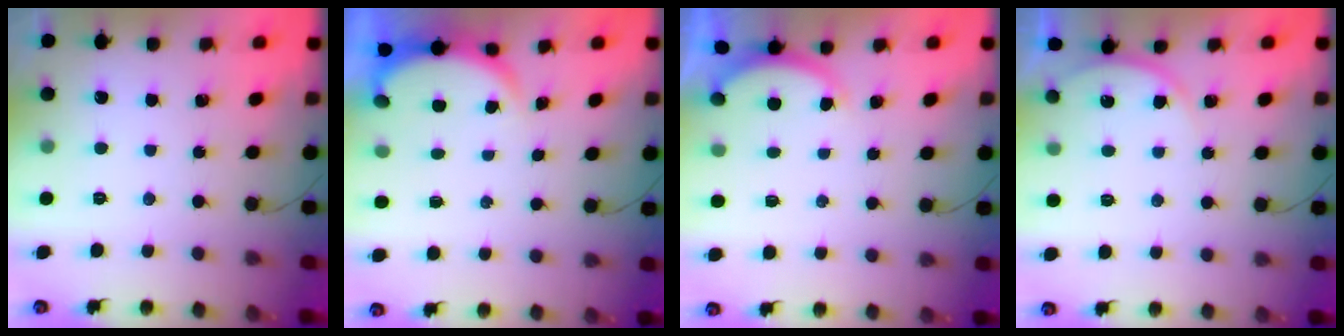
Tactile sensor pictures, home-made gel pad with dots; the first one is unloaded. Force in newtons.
{"total": 2.8, "press": 2.7, "slide": 0.6}
{"total": 1.3, "press": 1.2, "slide": 0.5}
{"total": 3.3, "press": 3.3, "slide": 0.5}